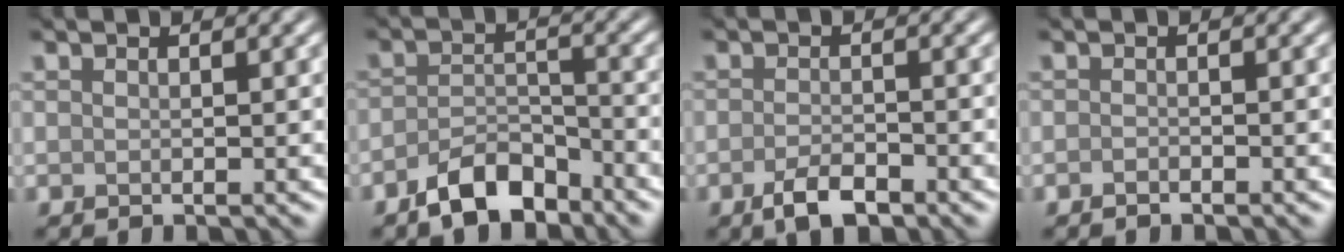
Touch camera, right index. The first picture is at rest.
{"total": 4.7, "force": [-3.4, 2.1, 2.5], "torque": [-0.041, -0.001, -0.066]}
{"total": 2.9, "force": [-1.8, 1.2, 2.0], "torque": [-0.039, 0.000, -0.036]}
{"total": 0.6, "force": [-0.5, 0.2, 0.3], "torque": [-0.004, 0.000, -0.010]}